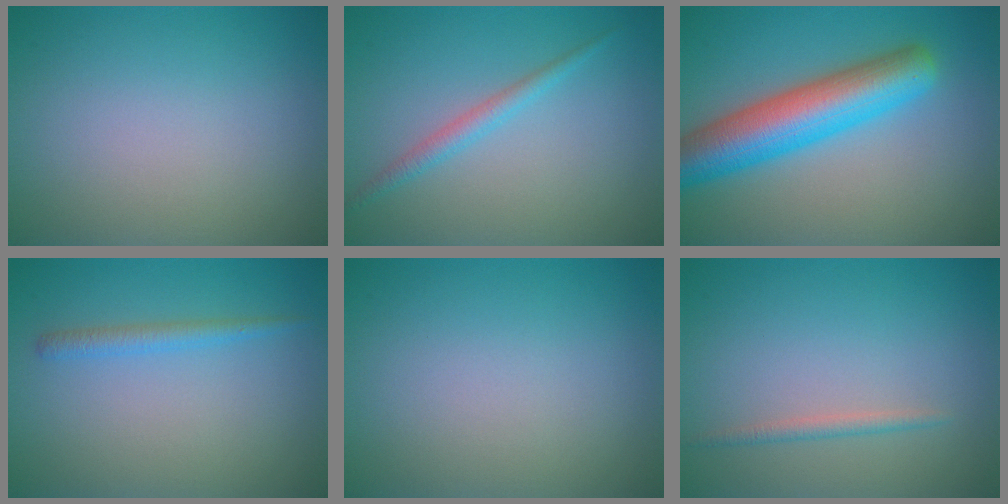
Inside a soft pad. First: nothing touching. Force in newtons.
{"total": 1.7, "press": 1.7, "slide": 0.1}
{"total": 8.1, "press": 8.1, "slide": 0.2}
{"total": 1.5, "press": 1.5, "slide": 0.1}
{"total": 0.0}
{"total": 1.1, "press": 1.1, "slide": 0.1}